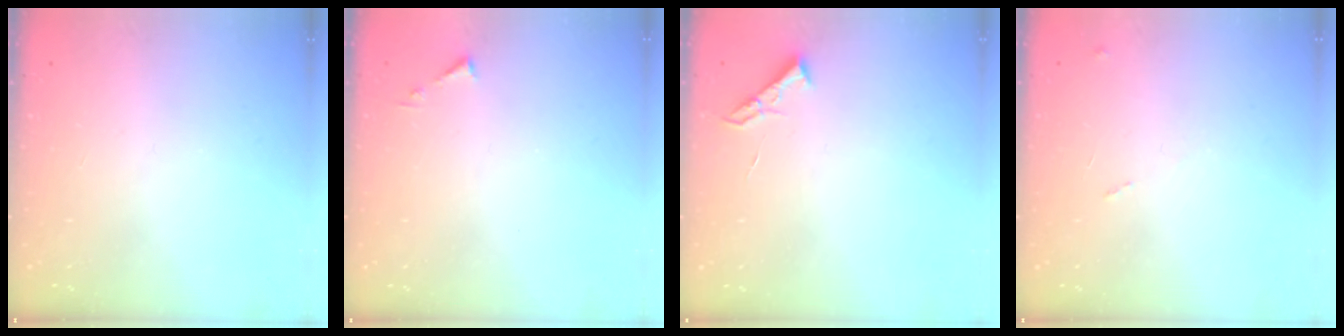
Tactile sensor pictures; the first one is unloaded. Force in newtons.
{"total": 3.2, "press": 3.2, "slide": 0.4}
{"total": 4.3, "press": 4.2, "slide": 0.7}
{"total": 6.8, "press": 6.8, "slide": 0.6}